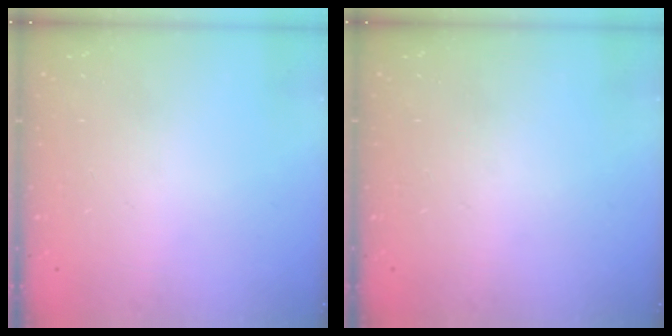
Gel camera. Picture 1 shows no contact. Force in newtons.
{"total": 0.0}